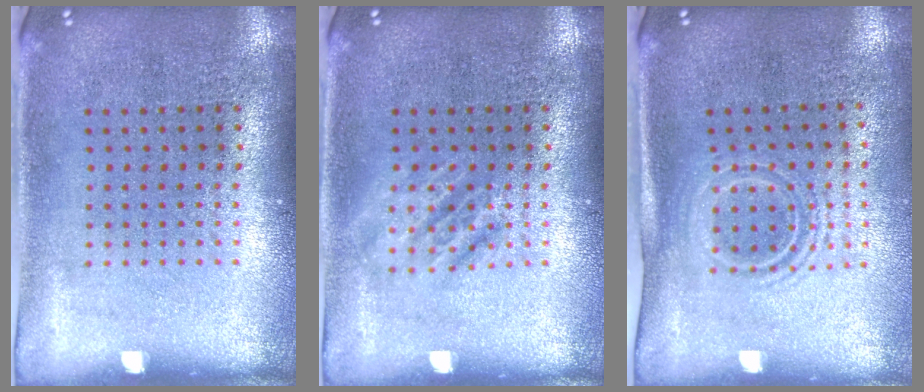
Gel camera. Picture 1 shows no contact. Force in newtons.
{"total": 1.8, "press": 1.8, "slide": 0.3}
{"total": 1.6, "press": 1.2, "slide": 1.0}